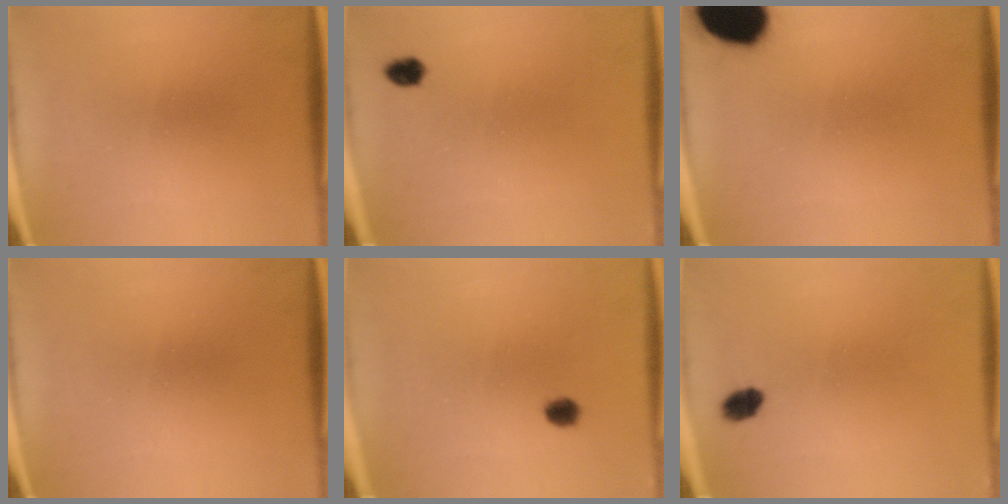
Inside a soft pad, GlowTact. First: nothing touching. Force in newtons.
{"total": 2.1}
{"total": 17.0}
{"total": 0.0}
{"total": 2.4}
{"total": 2.9}